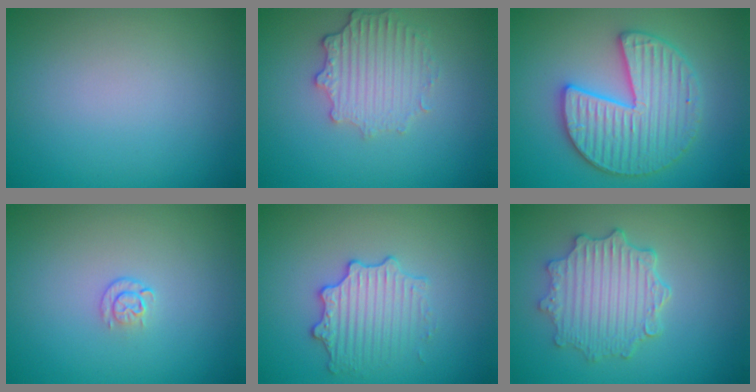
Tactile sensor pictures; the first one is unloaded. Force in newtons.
{"total": 3.5, "press": 2.9, "slide": 1.9}
{"total": 6.0, "press": 6.0, "slide": 0.9}
{"total": 1.1, "press": 0.6, "slide": 0.9}
{"total": 2.9, "press": 2.8, "slide": 0.5}
{"total": 4.9, "press": 3.8, "slide": 3.0}